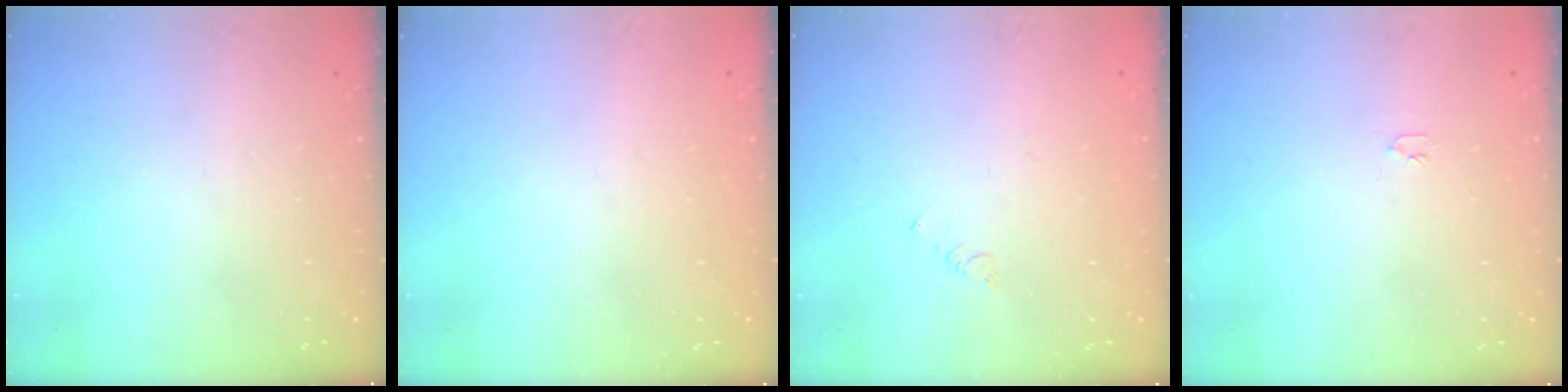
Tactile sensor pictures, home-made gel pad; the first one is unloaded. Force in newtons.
{"total": 0.8, "press": 0.8, "slide": 0.1}
{"total": 1.0, "press": 0.9, "slide": 0.3}
{"total": 2.9, "press": 2.9, "slide": 0.4}